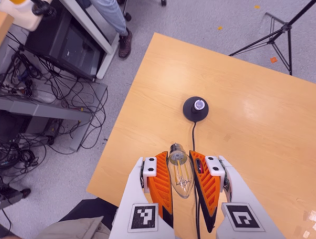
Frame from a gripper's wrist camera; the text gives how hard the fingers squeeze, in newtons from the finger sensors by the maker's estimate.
{"total": 20.8, "left": 22.3, "right": 19.4}